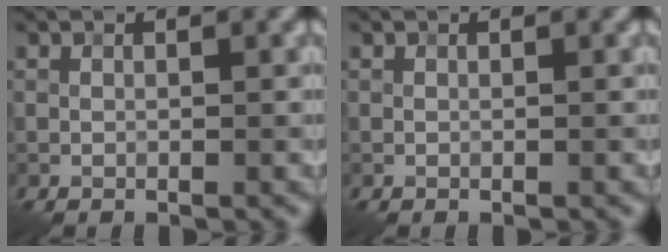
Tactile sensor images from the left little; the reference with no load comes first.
{"total": 0.0}